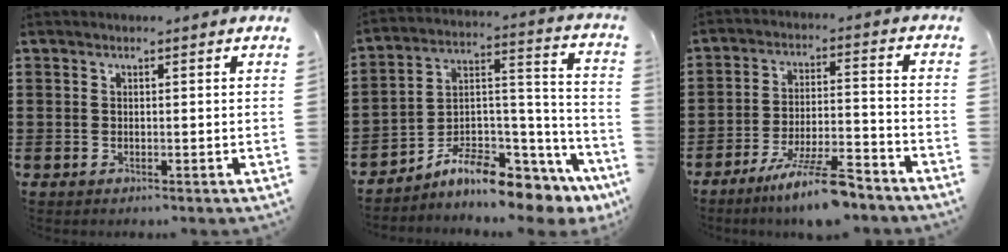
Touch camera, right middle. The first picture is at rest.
{"total": 8.8, "force": [-7.8, 2.2, 3.6], "torque": [-0.064, 0.005, -0.149]}
{"total": 9.4, "force": [-7.5, 1.0, 5.6], "torque": [-0.103, 0.005, -0.139]}